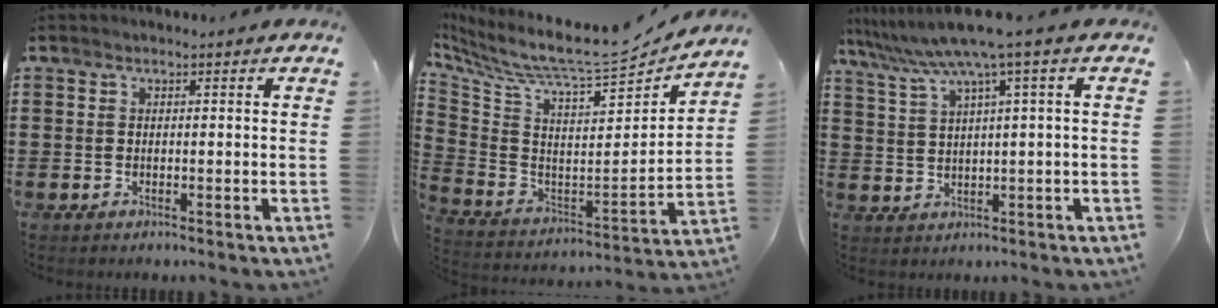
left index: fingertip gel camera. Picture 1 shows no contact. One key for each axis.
{"total": 8.1, "fx": 7.3, "fy": 0.4, "fz": 3.6, "tx": -0.095, "ty": -0.073, "tz": 0.110}
{"total": 6.3, "fx": 3.1, "fy": -0.5, "fz": 5.5, "tx": -0.122, "ty": -0.024, "tz": 0.046}